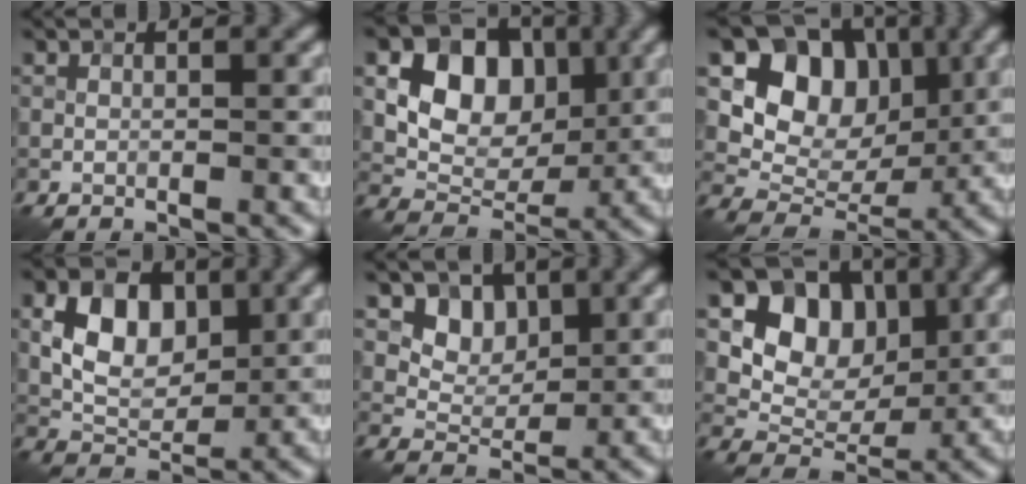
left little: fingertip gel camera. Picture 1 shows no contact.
{"total": 8.8, "force": [1.9, 6.5, 5.6], "torque": [-0.090, 0.002, 0.023]}
{"total": 8.6, "force": [2.6, 6.7, 4.6], "torque": [-0.056, -0.012, 0.037]}
{"total": 6.2, "force": [1.4, 4.1, 4.4], "torque": [-0.077, 0.000, 0.024]}
{"total": 3.8, "force": [1.8, 2.9, 1.7], "torque": [-0.033, -0.018, 0.041]}
{"total": 7.3, "force": [2.2, 5.7, 4.0], "torque": [-0.045, -0.007, 0.027]}